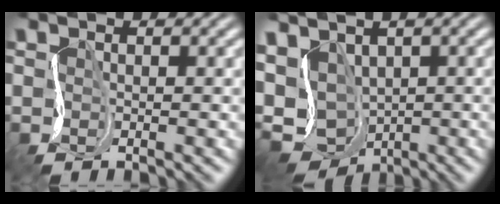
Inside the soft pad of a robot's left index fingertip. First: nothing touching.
{"total": 9.3, "force": [0.1, 6.3, 6.9], "torque": [-0.143, -0.006, 0.017]}